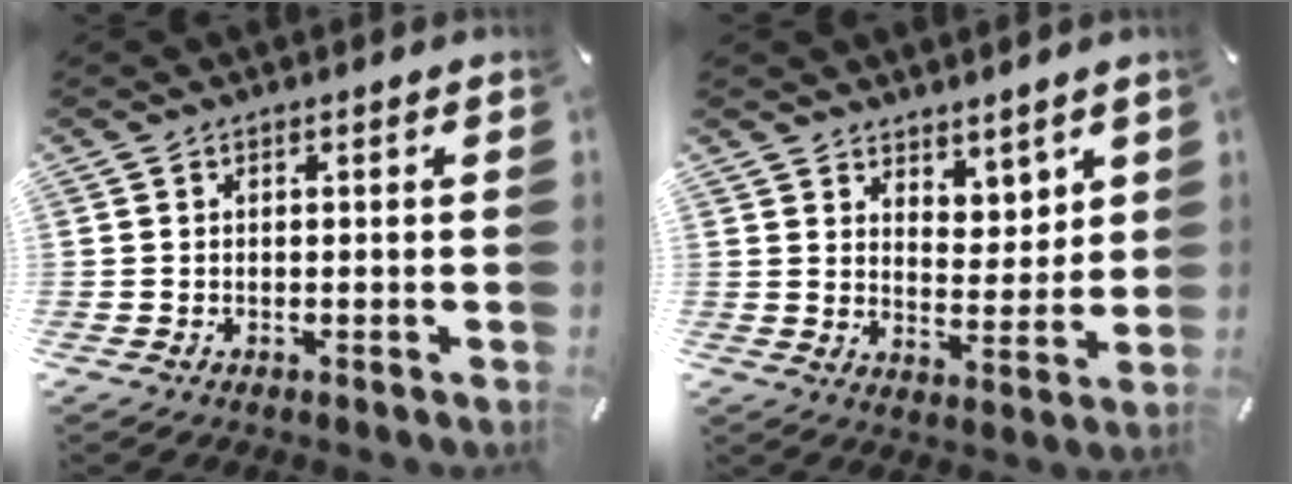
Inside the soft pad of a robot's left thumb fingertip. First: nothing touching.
{"total": 5.9, "force": [4.9, 3.3, -0.5], "torque": [0.008, -0.041, 0.092]}